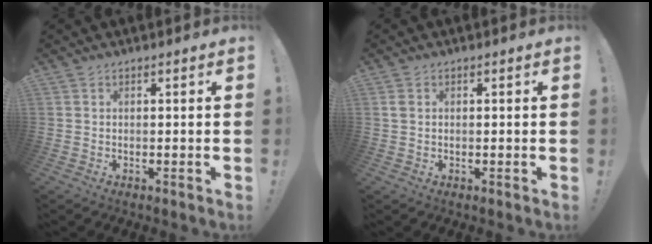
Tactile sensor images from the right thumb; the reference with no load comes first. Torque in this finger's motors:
{"motor_torque": [0.06, 0.34, 0.33, -0.19, -0.01]}